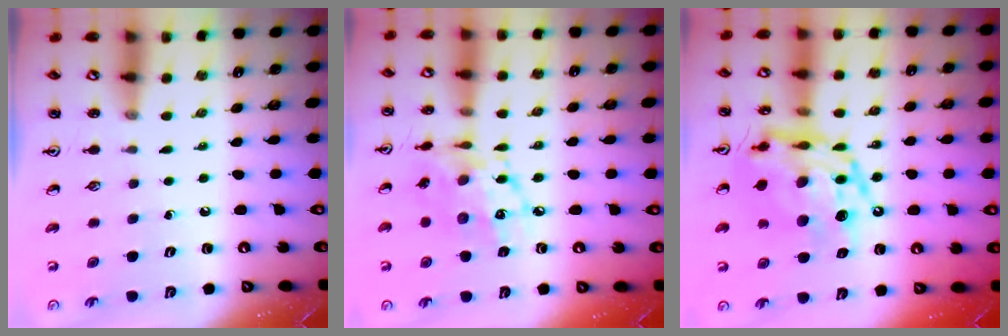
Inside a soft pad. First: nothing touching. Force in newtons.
{"total": 13.8, "press": 13.7, "slide": 0.8}
{"total": 17.9, "press": 17.8, "slide": 1.7}